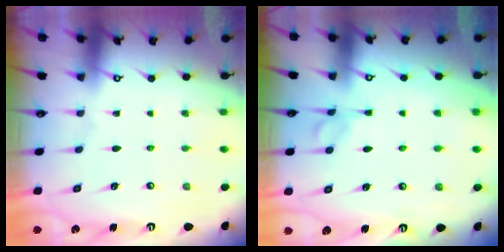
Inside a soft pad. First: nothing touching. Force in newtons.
{"total": 4.1, "press": 4.0, "slide": 0.6}